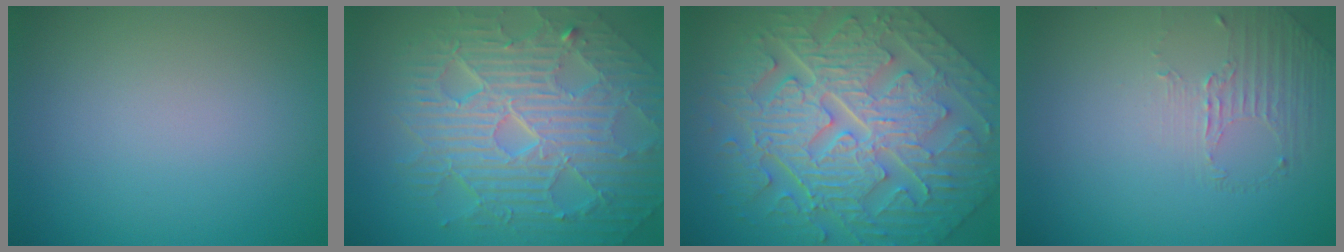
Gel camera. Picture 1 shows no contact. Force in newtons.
{"total": 10.3, "press": 6.7, "slide": 7.8}
{"total": 11.5, "press": 7.8, "slide": 8.5}
{"total": 1.4, "press": 0.6, "slide": 1.2}